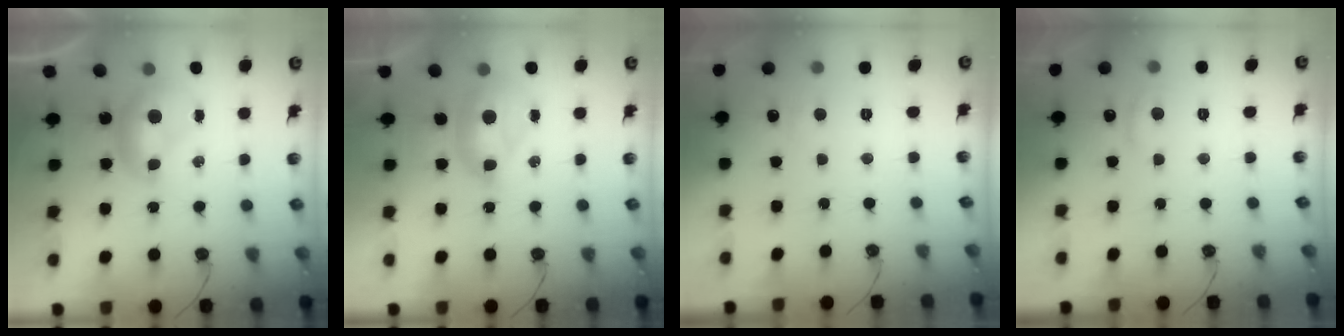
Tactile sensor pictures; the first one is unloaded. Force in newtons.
{"total": 2.6, "press": 2.6, "slide": 0.6}
{"total": 1.1, "press": 0.9, "slide": 0.6}
{"total": 2.6, "press": 2.5, "slide": 0.8}